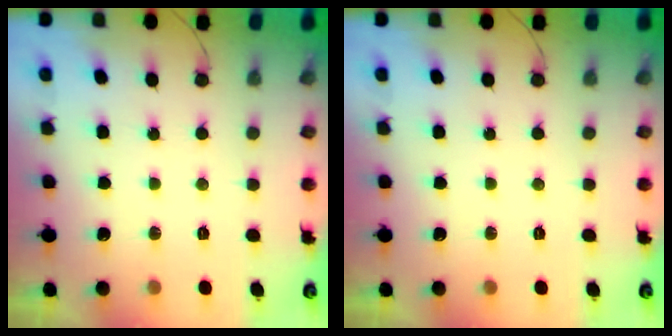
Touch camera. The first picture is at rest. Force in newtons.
{"total": 0.0}